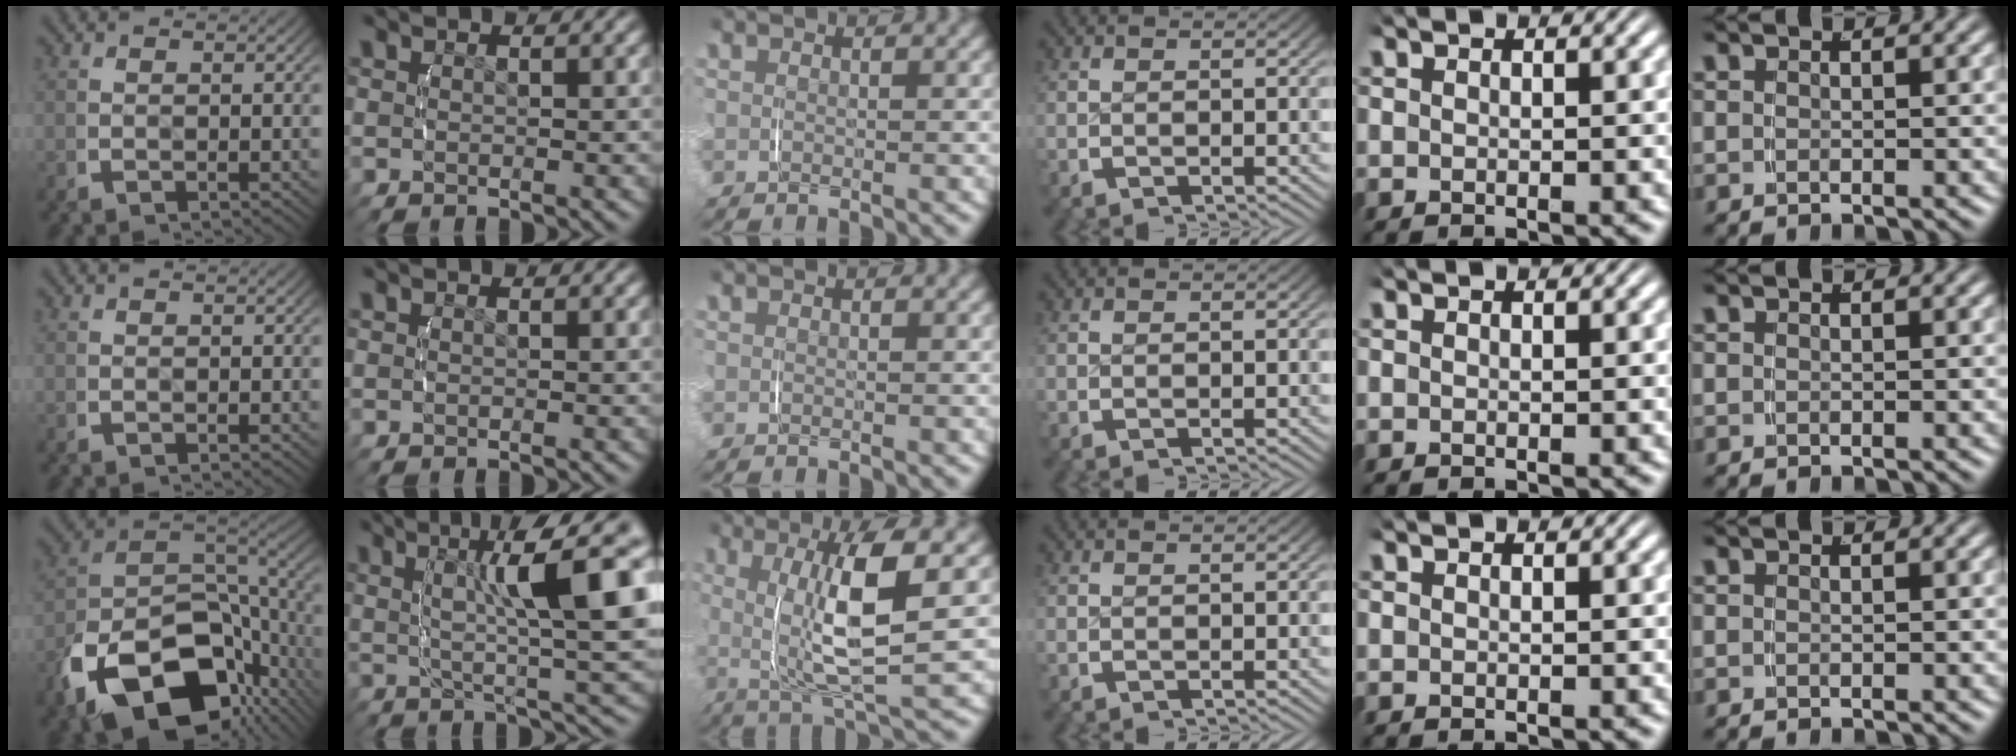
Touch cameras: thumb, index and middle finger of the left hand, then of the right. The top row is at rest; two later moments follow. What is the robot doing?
{"motion": "lift_and_place", "object": "ethernet cable"}